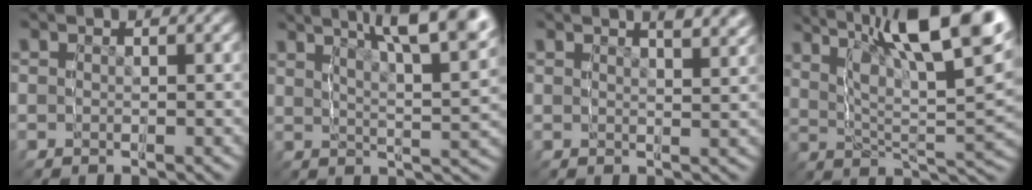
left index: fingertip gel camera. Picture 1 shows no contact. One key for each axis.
{"total": 7.1, "fx": 5.0, "fy": 0.8, "fz": 5.0, "tx": -0.048, "ty": 0.046, "tz": 0.061}
{"total": 2.5, "fx": 2.5, "fy": 0.0, "fz": 0.0, "tx": 0.019, "ty": 0.020, "tz": 0.032}
{"total": 14.1, "fx": 8.6, "fy": 4.0, "fz": 10.4, "tx": -0.151, "ty": 0.062, "tz": 0.111}